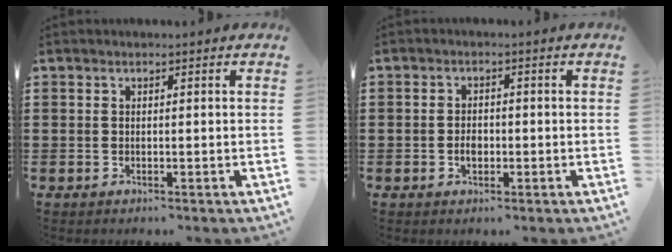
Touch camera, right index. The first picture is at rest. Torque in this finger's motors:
{"motor_torque": [2.14, 0.00, 0.00, 0.01]}